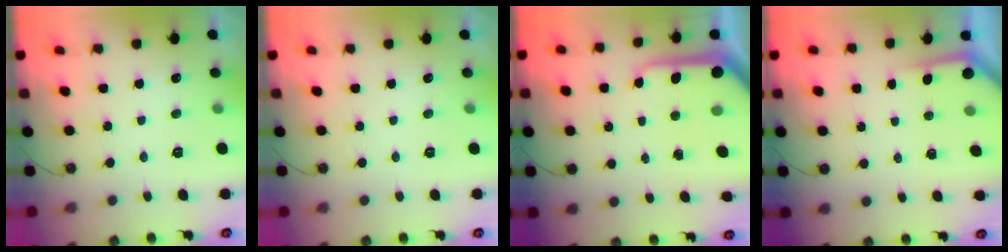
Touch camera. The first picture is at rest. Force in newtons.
{"total": 0.0}
{"total": 9.7, "press": 9.7, "slide": 1.0}
{"total": 2.0, "press": 2.0, "slide": 0.2}